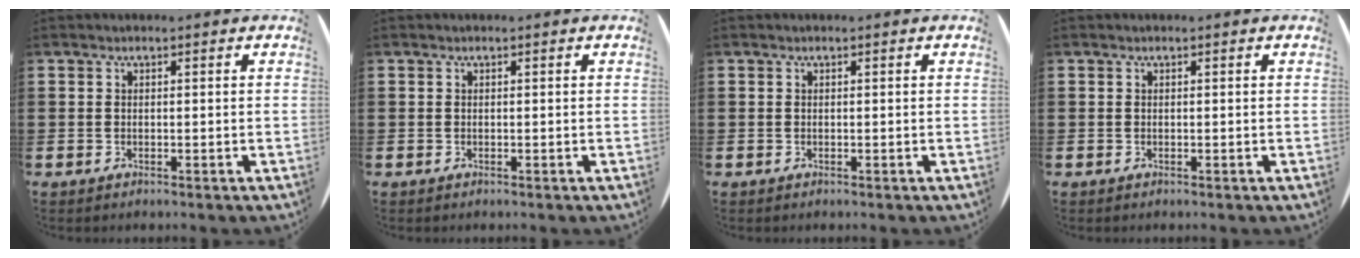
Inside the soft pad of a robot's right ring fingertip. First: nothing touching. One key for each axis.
{"total": 0.0}
{"total": 0.0}
{"total": 0.0}